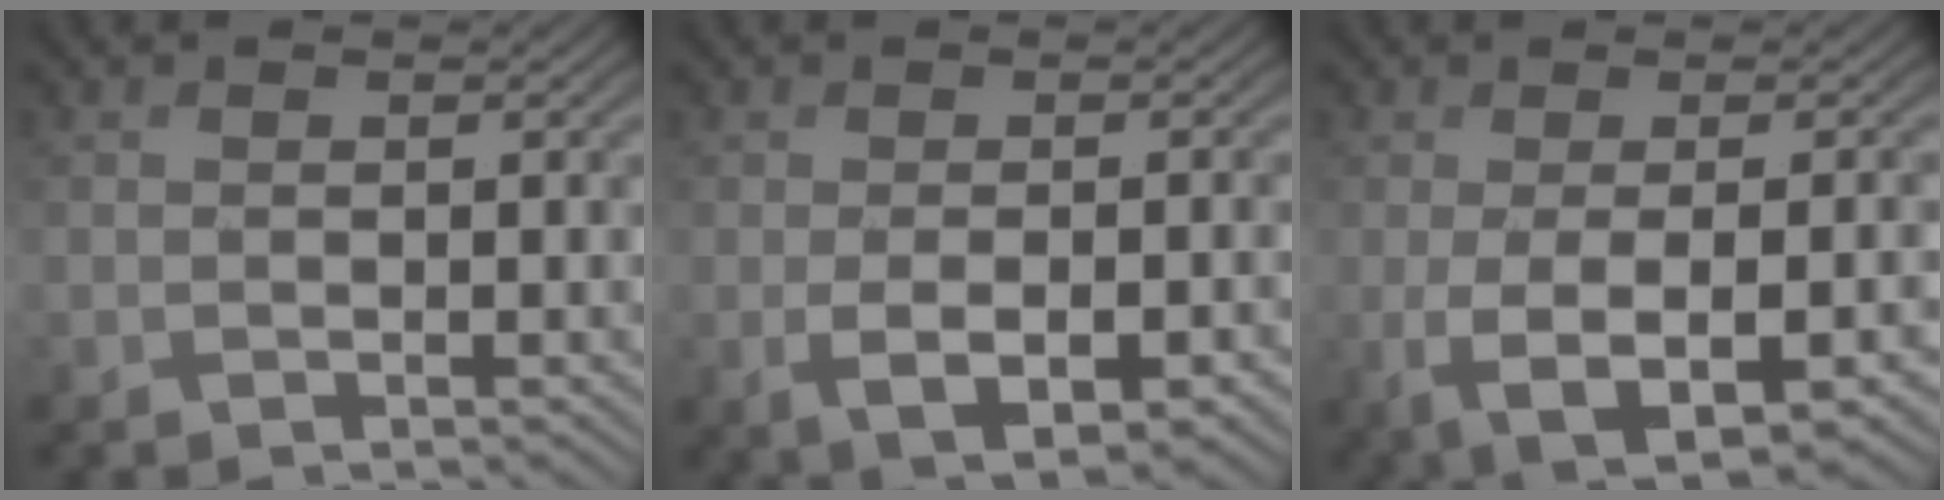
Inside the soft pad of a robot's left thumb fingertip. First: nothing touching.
{"total": 5.7, "force": [-2.0, 2.6, 4.7], "torque": [-0.087, -0.010, -0.026]}
{"total": 8.6, "force": [-2.7, 3.2, 7.5], "torque": [-0.138, -0.015, -0.032]}